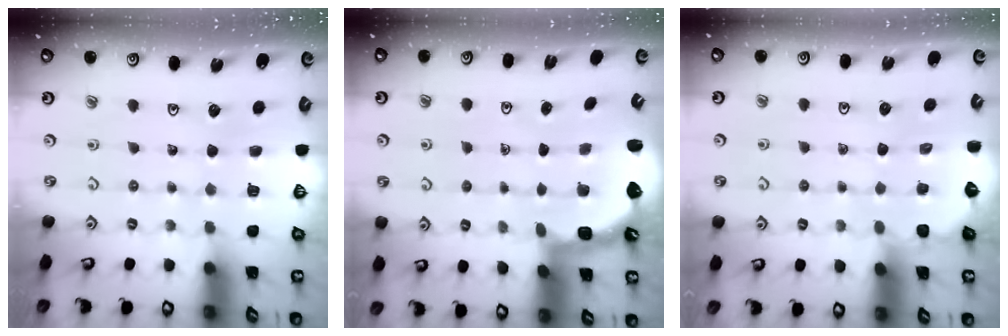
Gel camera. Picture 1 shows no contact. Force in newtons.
{"total": 2.6, "press": 2.2, "slide": 1.4}
{"total": 3.2, "press": 3.2, "slide": 0.2}